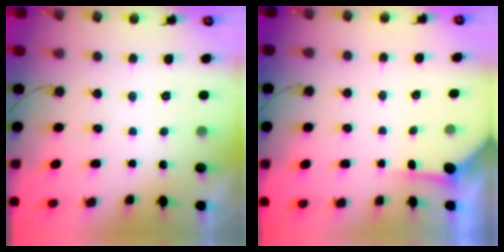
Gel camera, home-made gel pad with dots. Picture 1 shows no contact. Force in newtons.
{"total": 3.9, "press": 3.9, "slide": 0.5}